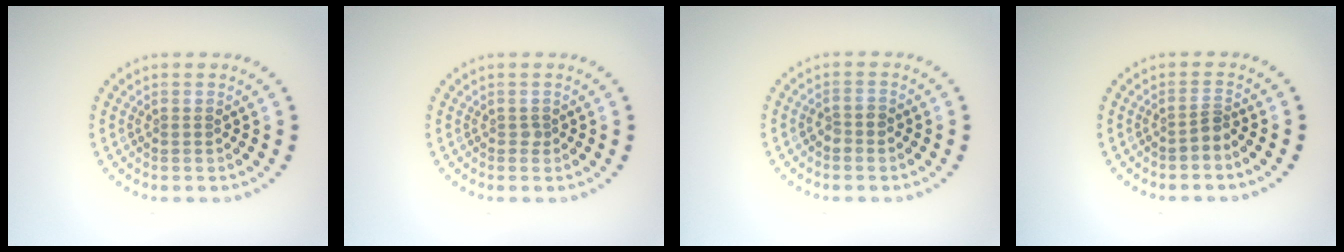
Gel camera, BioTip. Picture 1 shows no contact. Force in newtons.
{"total": 0.5, "press": 0.4, "slide": 0.4}
{"total": 1.4, "press": 1.3, "slide": 0.6}
{"total": 1.1, "press": 0.6, "slide": 0.9}